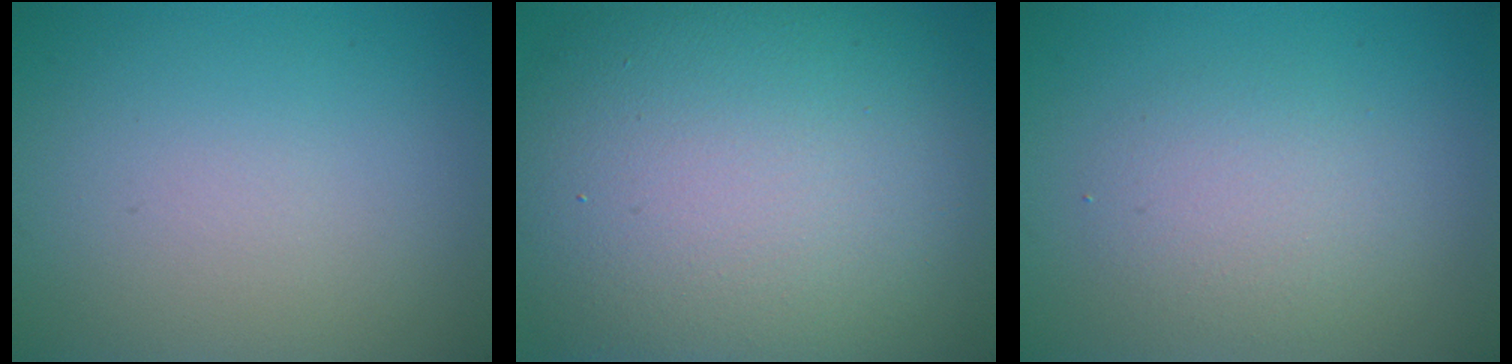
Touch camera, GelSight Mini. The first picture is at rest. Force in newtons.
{"total": 16.2, "press": 16.2, "slide": 0.6}
{"total": 2.7, "press": 2.7, "slide": 0.2}